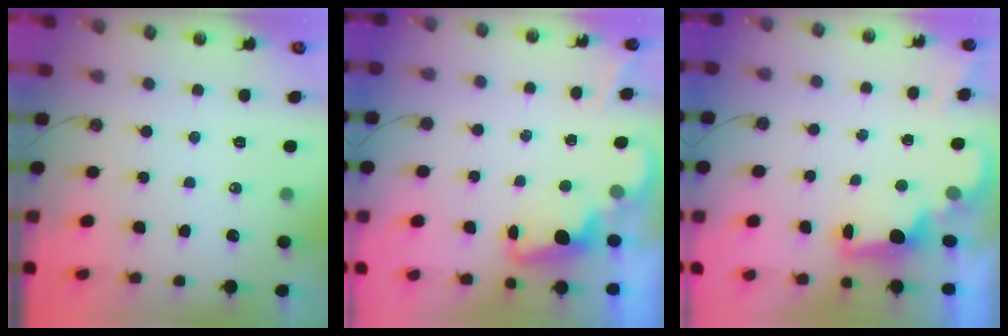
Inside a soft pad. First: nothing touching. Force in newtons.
{"total": 2.2, "press": 2.1, "slide": 0.5}
{"total": 2.4, "press": 2.3, "slide": 0.8}